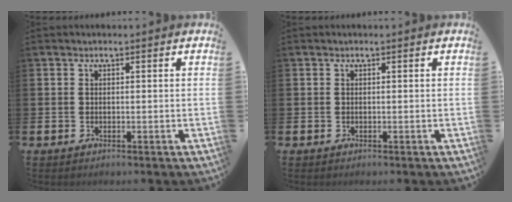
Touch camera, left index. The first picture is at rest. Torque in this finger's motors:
{"motor_torque": [0.00, 0.00, 0.00, 0.01]}